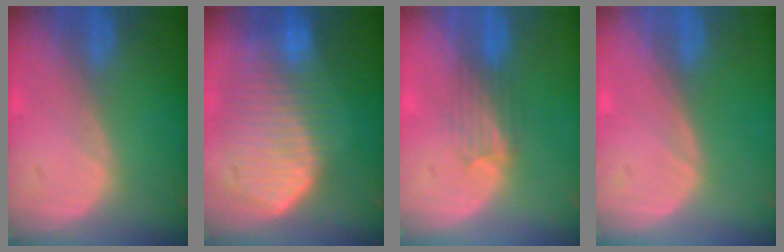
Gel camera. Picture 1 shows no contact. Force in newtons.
{"total": 10.7, "press": 9.4, "slide": 5.1}
{"total": 3.3, "press": 3.2, "slide": 0.8}
{"total": 0.0}